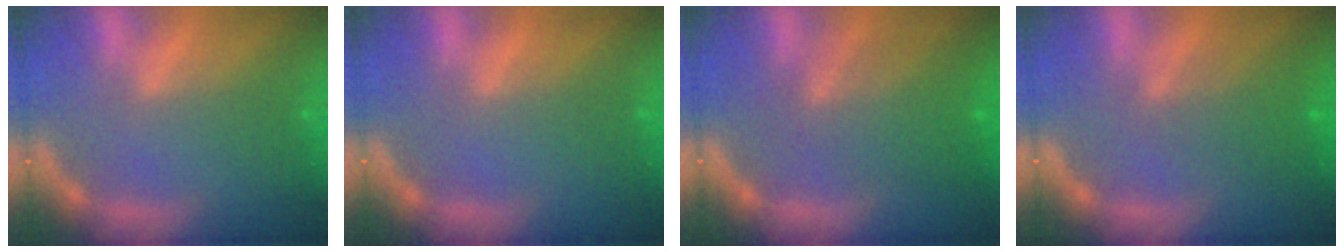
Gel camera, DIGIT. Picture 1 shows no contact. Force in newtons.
{"total": 0.0}
{"total": 5.5}
{"total": 3.6}